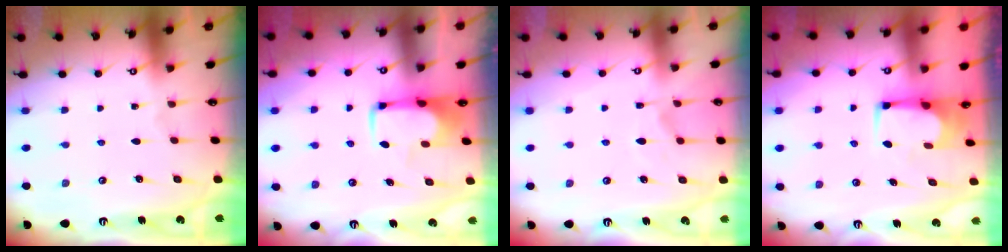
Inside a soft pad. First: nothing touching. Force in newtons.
{"total": 1.8, "press": 1.7, "slide": 0.5}
{"total": 5.4, "press": 5.2, "slide": 1.3}
{"total": 2.1, "press": 2.1, "slide": 0.1}